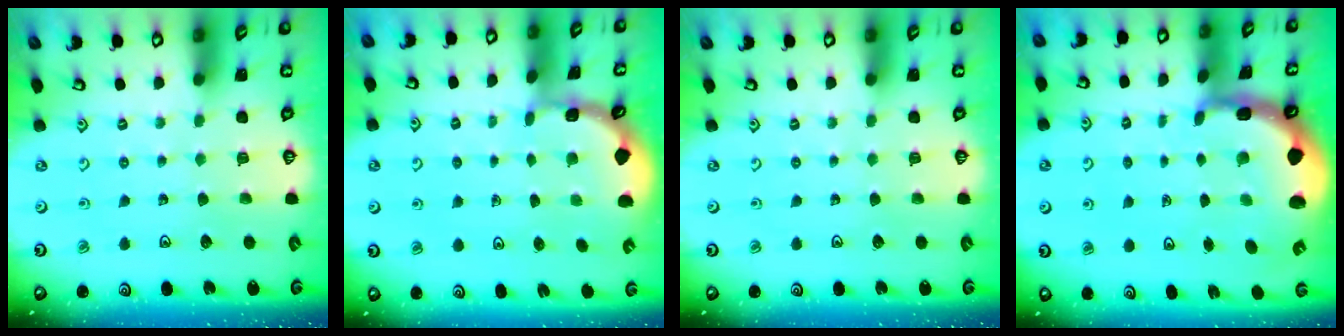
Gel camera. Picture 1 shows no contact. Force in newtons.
{"total": 1.5, "press": 1.4, "slide": 0.3}
{"total": 0.0}
{"total": 3.6, "press": 3.5, "slide": 1.1}